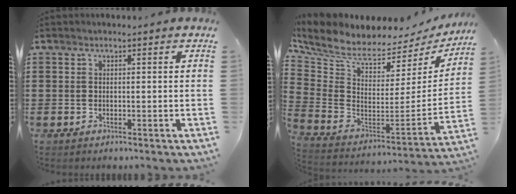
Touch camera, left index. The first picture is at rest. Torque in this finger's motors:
{"motor_torque": [1.34, -0.80, 0.46, 0.16]}